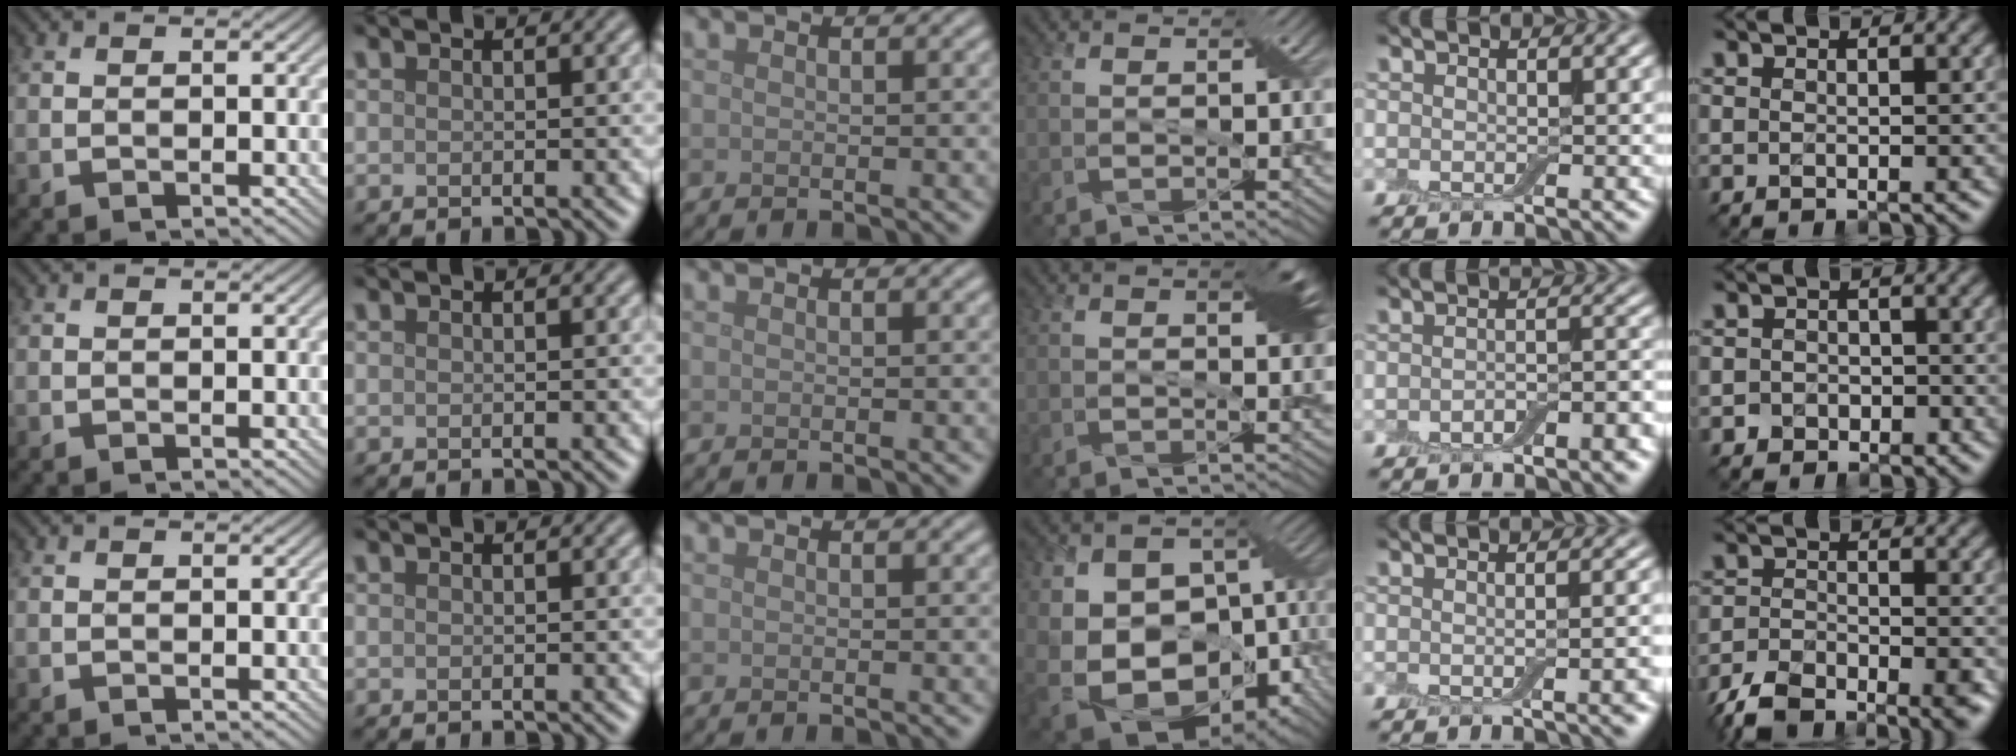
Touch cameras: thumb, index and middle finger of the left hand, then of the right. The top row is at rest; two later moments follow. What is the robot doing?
{"motion": "insert", "object": "backpack"}